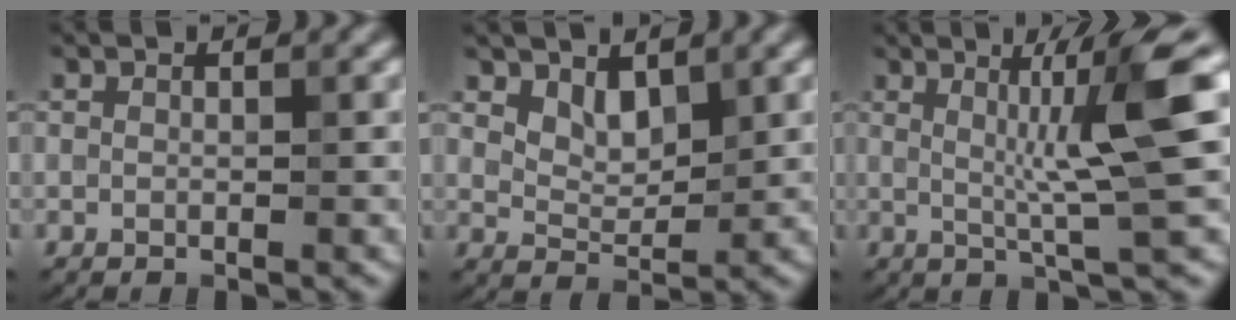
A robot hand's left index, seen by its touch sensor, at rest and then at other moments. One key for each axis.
{"total": 2.5, "fx": 1.7, "fy": 1.4, "fz": 1.3, "tx": -0.025, "ty": -0.012, "tz": 0.031}
{"total": 7.6, "fx": 1.3, "fy": 0.8, "fz": 7.5, "tx": -0.116, "ty": 0.010, "tz": 0.024}